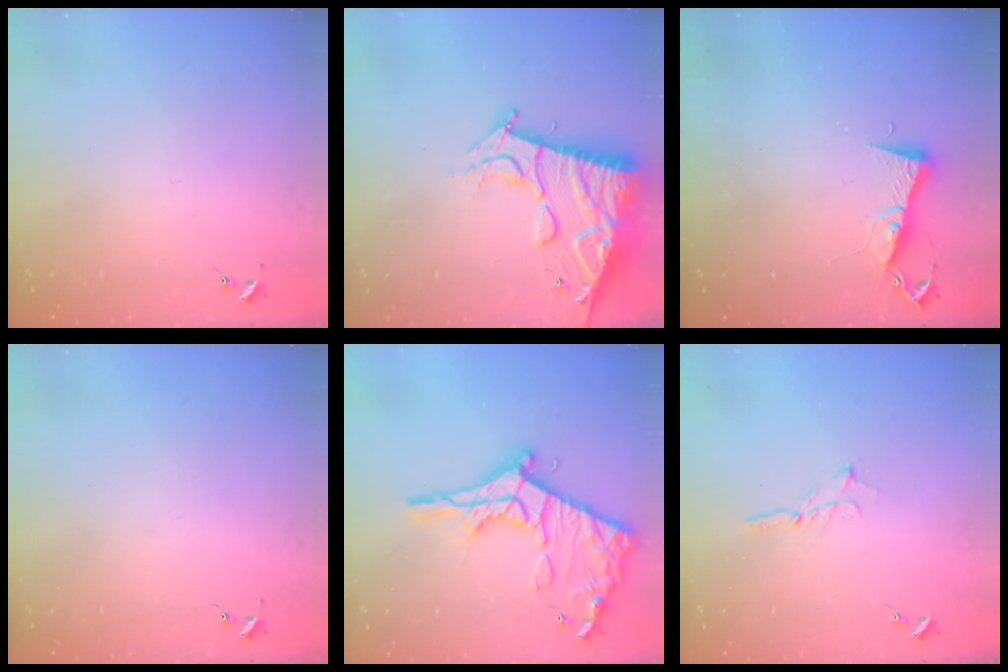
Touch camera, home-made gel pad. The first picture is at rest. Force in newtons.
{"total": 18.9, "press": 18.8, "slide": 1.8}
{"total": 7.2, "press": 7.1, "slide": 0.7}
{"total": 0.0}
{"total": 21.0, "press": 20.9, "slide": 1.8}
{"total": 2.5, "press": 2.5, "slide": 0.2}